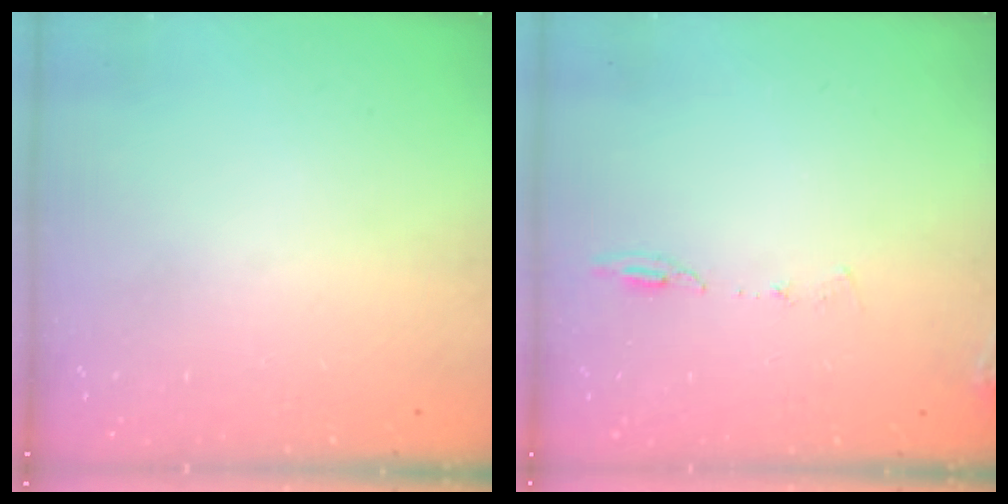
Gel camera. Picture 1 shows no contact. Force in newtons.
{"total": 6.4, "press": 6.2, "slide": 1.6}